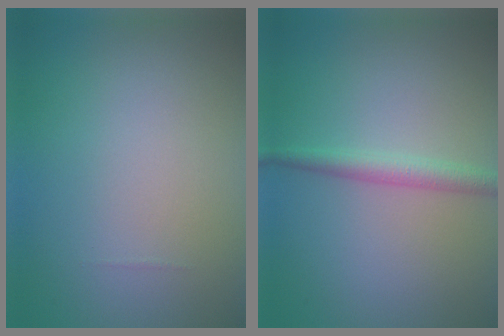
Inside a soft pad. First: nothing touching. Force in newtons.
{"total": 2.2, "press": 2.2, "slide": 0.1}